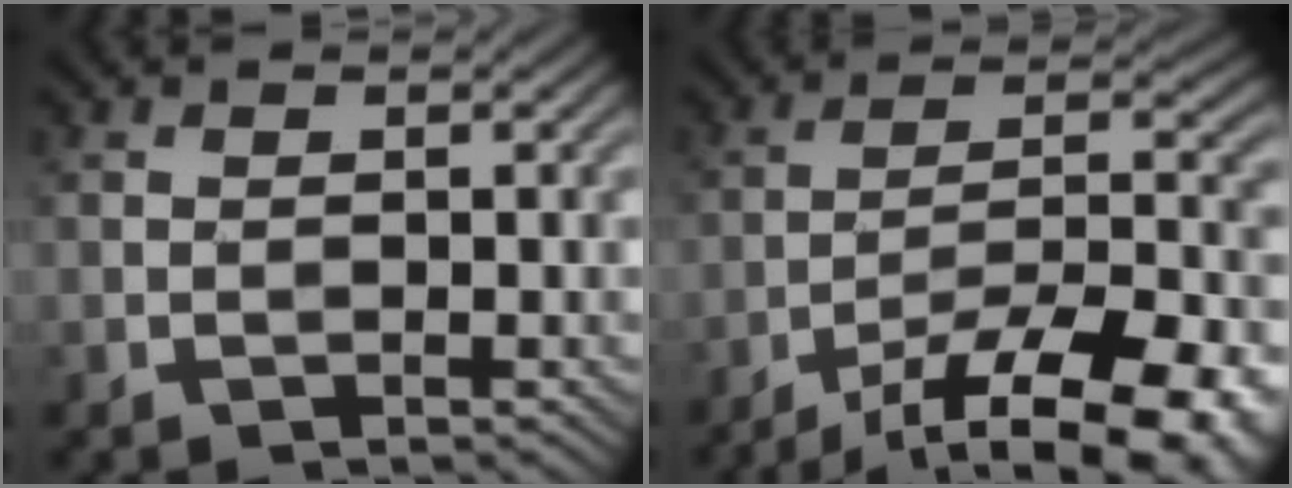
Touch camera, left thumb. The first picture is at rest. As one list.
[{"total": 18.8, "force": [-13.7, 5.3, 11.7], "torque": [-0.148, -0.007, -0.200]}]